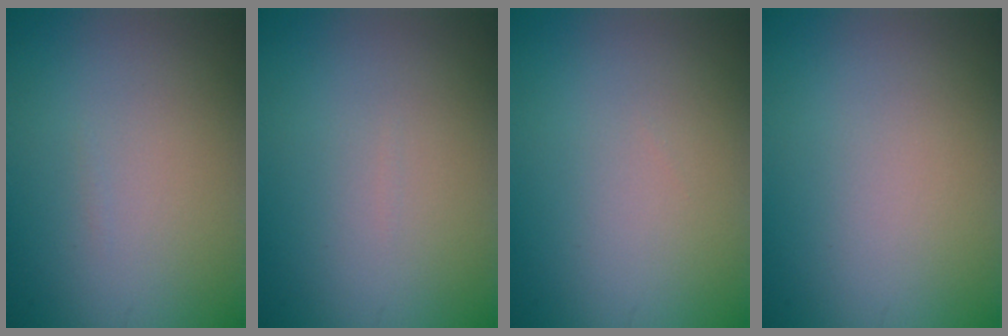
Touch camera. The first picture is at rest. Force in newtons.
{"total": 0.0}
{"total": 0.0}
{"total": 0.0}